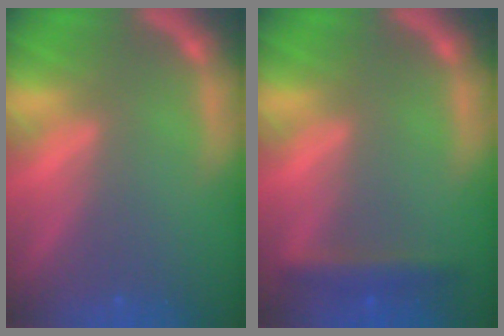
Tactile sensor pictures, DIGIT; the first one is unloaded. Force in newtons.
{"total": 2.4}